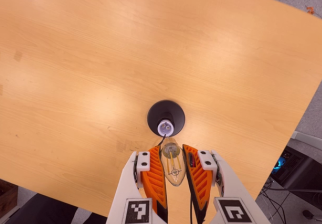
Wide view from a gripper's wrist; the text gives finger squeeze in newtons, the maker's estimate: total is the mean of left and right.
{"total": 22.1, "left": 25.5, "right": 18.7}